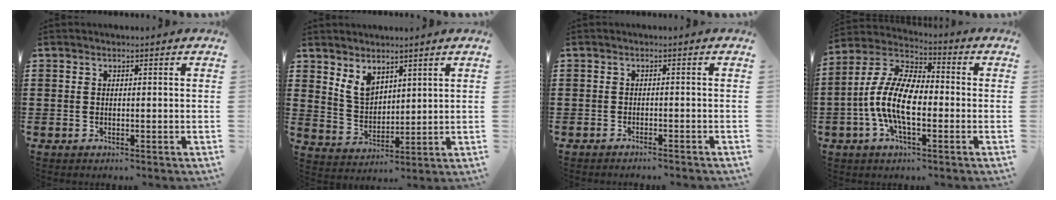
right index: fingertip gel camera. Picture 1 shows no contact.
{"total": 5.1, "force": [3.6, 2.9, 2.2], "torque": [-0.056, 0.000, 0.067]}
{"total": 1.2, "force": [-1.2, -0.1, 0.1], "torque": [-0.005, 0.002, -0.025]}
{"total": 10.9, "force": [-2.6, 4.9, 9.4], "torque": [-0.231, -0.009, -0.059]}